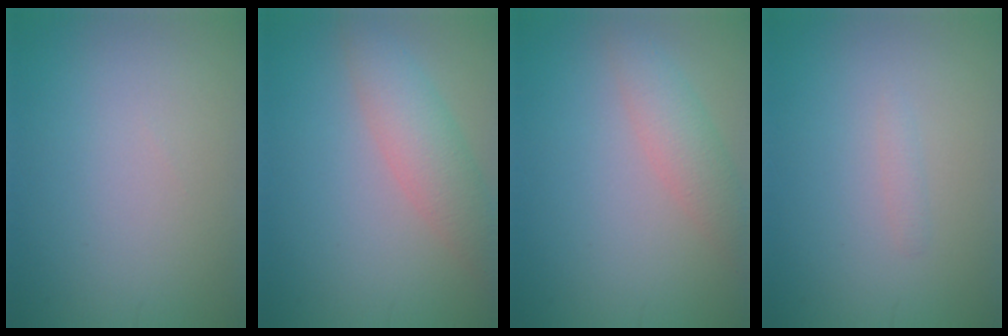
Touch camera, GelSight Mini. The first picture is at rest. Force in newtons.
{"total": 4.1, "press": 4.1, "slide": 0.0}
{"total": 3.0, "press": 3.0, "slide": 0.1}
{"total": 0.7, "press": 0.7, "slide": 0.0}